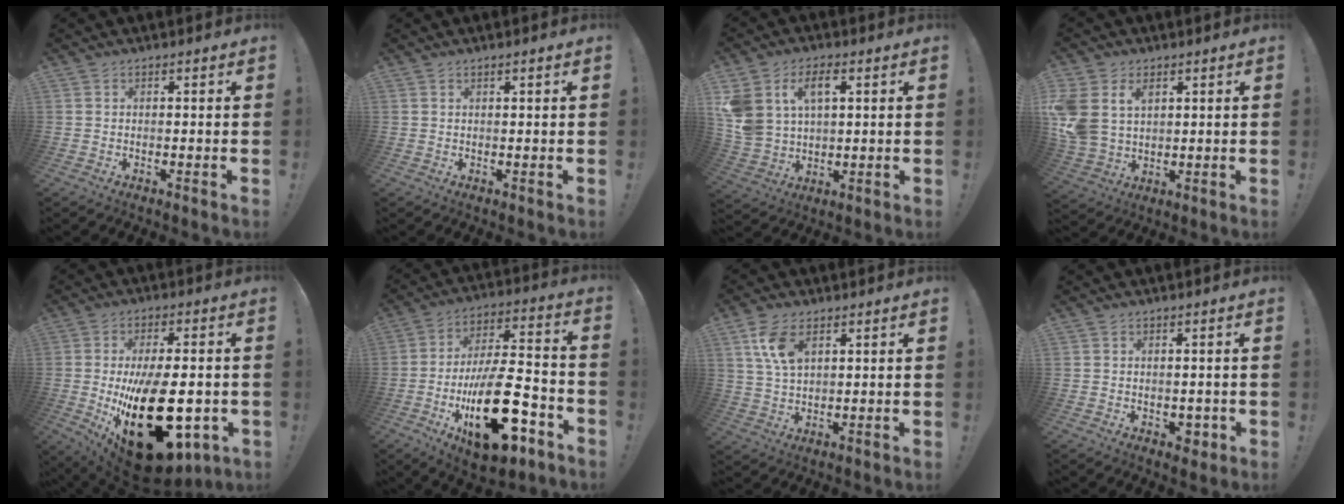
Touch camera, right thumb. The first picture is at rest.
{"total": 1.0, "force": [0.6, -0.2, 0.7], "torque": [-0.006, -0.003, 0.008]}
{"total": 10.8, "force": [4.5, 7.3, 6.5], "torque": [-0.130, -0.011, 0.088]}
{"total": 10.7, "force": [4.1, 8.3, 5.5], "torque": [-0.124, -0.018, 0.082]}
{"total": 28.5, "force": [-4.5, 13.8, 24.6], "torque": [-0.398, 0.005, -0.045]}
{"total": 26.6, "force": [-9.6, 11.9, 21.8], "torque": [-0.371, 0.066, -0.143]}
{"total": 8.7, "force": [4.2, 4.6, 6.1], "torque": [-0.114, -0.011, 0.077]}
{"total": 3.1, "force": [-0.2, 2.6, 1.7], "torque": [-0.004, -0.002, -0.002]}